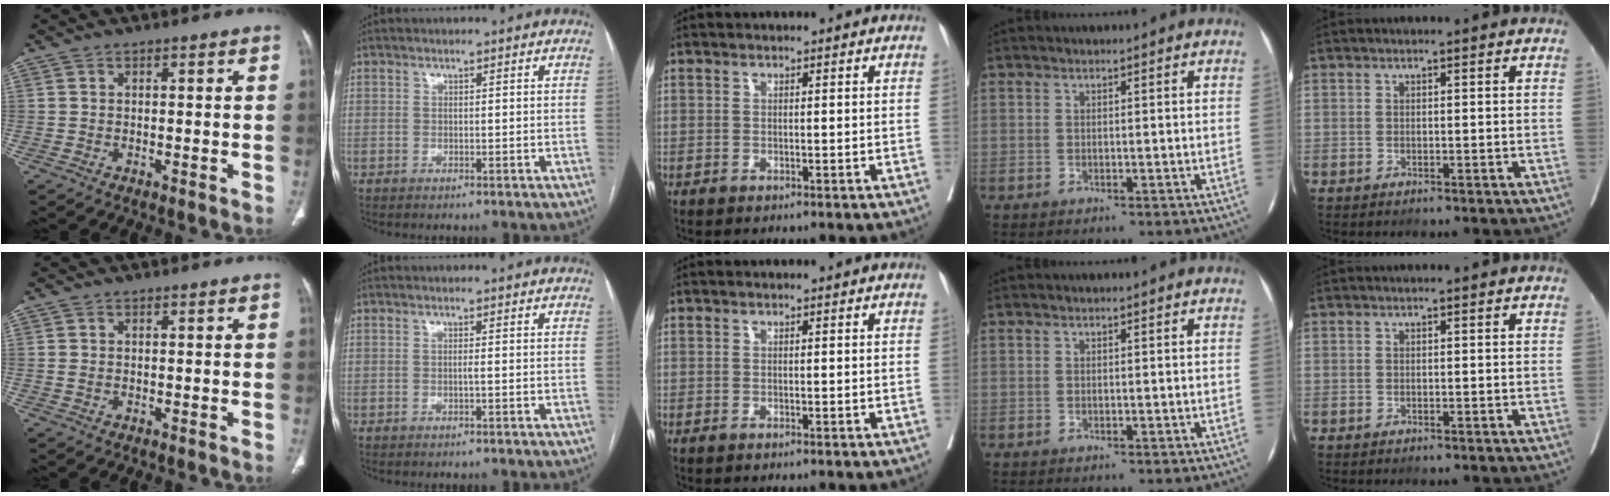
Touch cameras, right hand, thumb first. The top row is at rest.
{"thumb": {"total": 0.6, "force": [-0.1, 0.4, 0.5], "torque": [-0.016, 0.005, 0.000]}, "index": {"total": 0.6, "force": [-0.2, -0.2, 0.5], "torque": [-0.009, 0.002, -0.004]}}